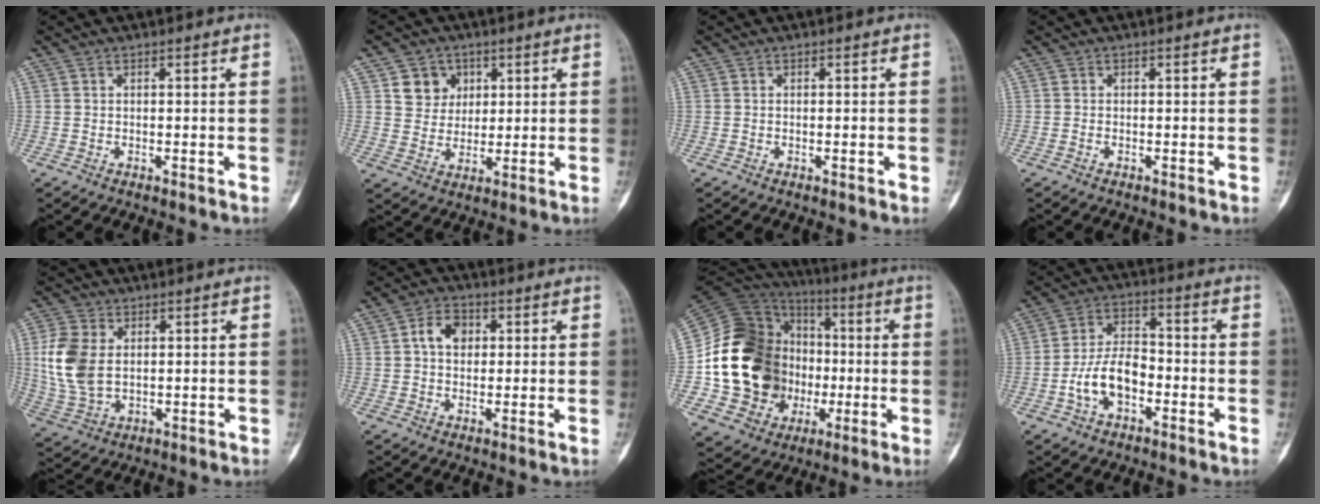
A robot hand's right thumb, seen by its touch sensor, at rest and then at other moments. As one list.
[{"total": 6.6, "force": [2.9, 5.9, -0.1], "torque": [0.029, -0.004, 0.051]}, {"total": 0.6, "force": [-0.2, 0.2, 0.5], "torque": [-0.008, 0.000, 0.001]}, {"total": 0.0}, {"total": 10.9, "force": [1.5, 7.3, 8.0], "torque": [-0.171, -0.002, 0.039]}, {"total": 4.8, "force": [1.4, 4.2, 1.8], "torque": [-0.021, 0.013, 0.019]}, {"total": 26.2, "force": [-1.8, 21.8, 14.5], "torque": [-0.237, 0.054, -0.013]}, {"total": 9.8, "force": [-3.3, 5.7, 7.3], "torque": [-0.131, 0.036, -0.063]}]